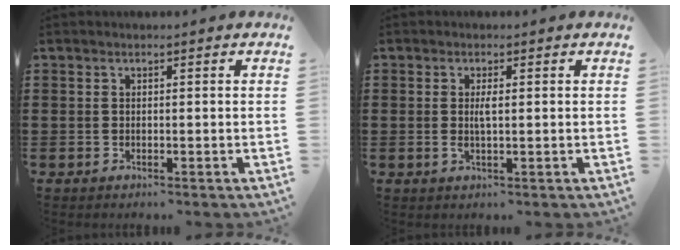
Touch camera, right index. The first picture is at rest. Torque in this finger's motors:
{"motor_torque": [0.89, 0.25, 0.07, 0.07]}